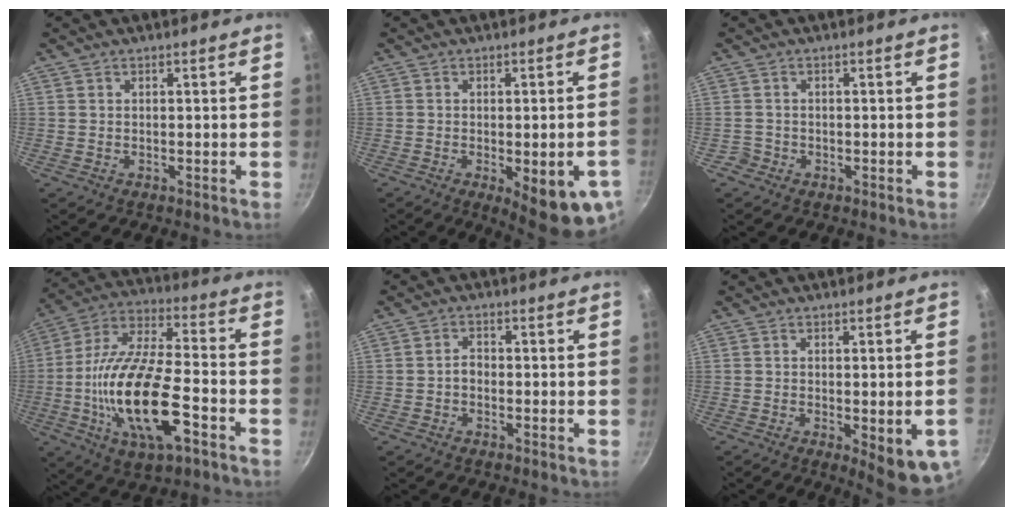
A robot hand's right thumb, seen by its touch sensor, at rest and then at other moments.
{"total": 13.3, "force": [-4.5, 4.0, 11.8], "torque": [-0.122, -0.001, -0.048]}
{"total": 1.5, "force": [-0.8, 1.2, 0.0], "torque": [0.009, 0.016, -0.013]}
{"total": 21.5, "force": [-6.7, 8.2, 18.7], "torque": [-0.354, 0.024, -0.131]}
{"total": 1.9, "force": [-0.7, 1.3, 1.2], "torque": [-0.016, 0.015, -0.016]}
{"total": 9.4, "force": [-2.8, 2.7, 8.6], "torque": [-0.086, -0.003, -0.026]}